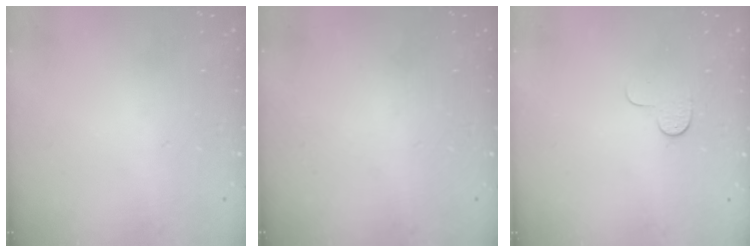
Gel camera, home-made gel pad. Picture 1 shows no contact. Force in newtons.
{"total": 0.0}
{"total": 3.9, "press": 3.9, "slide": 0.3}